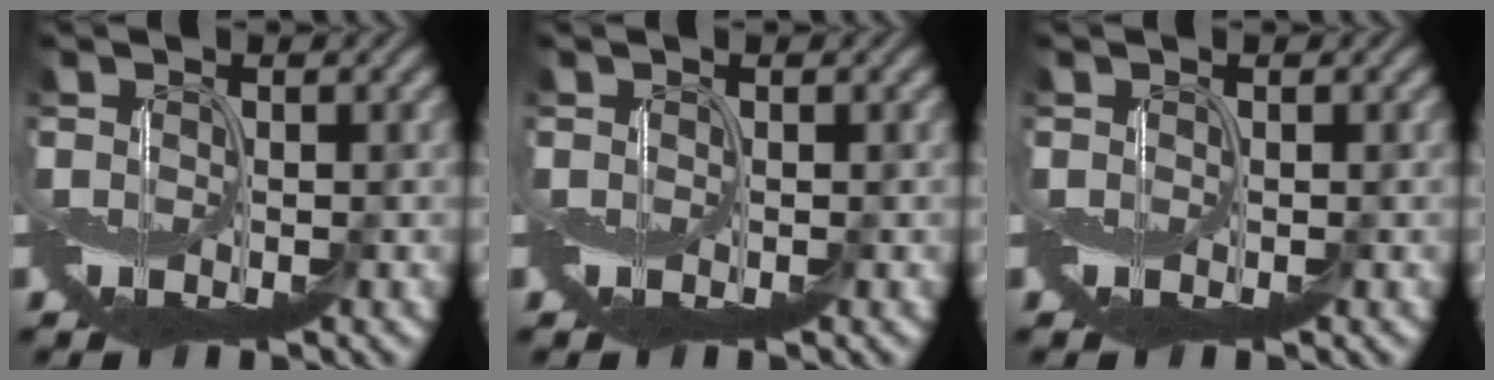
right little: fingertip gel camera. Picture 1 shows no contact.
{"total": 0.0}
{"total": 0.0}